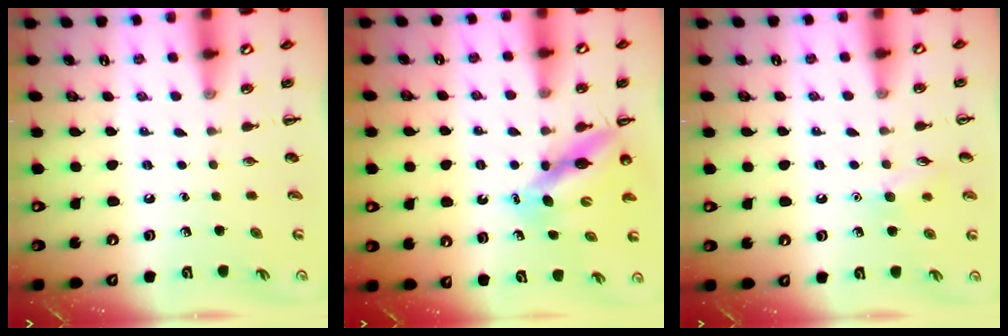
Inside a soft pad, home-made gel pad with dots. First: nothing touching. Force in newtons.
{"total": 10.4, "press": 10.0, "slide": 2.7}
{"total": 7.0, "press": 6.8, "slide": 1.6}